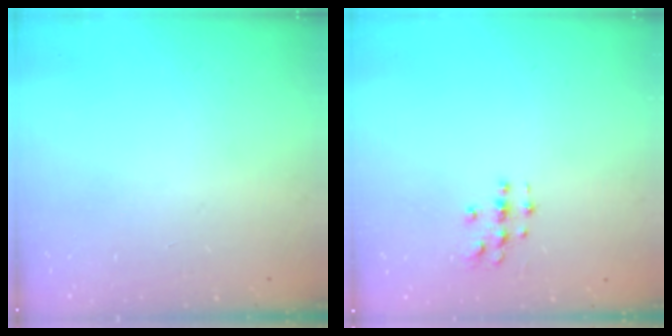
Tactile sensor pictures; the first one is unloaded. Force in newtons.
{"total": 3.0, "press": 3.0, "slide": 0.3}